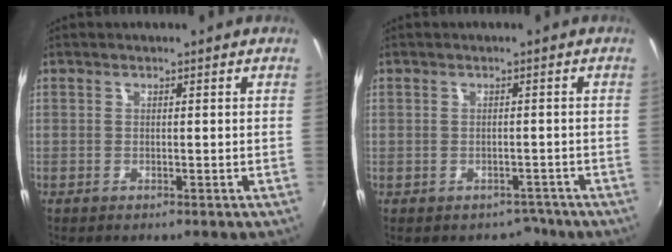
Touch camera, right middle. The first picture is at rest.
{"total": 2.9, "force": [-1.9, 2.1, 0.0], "torque": [0.005, 0.012, -0.020]}